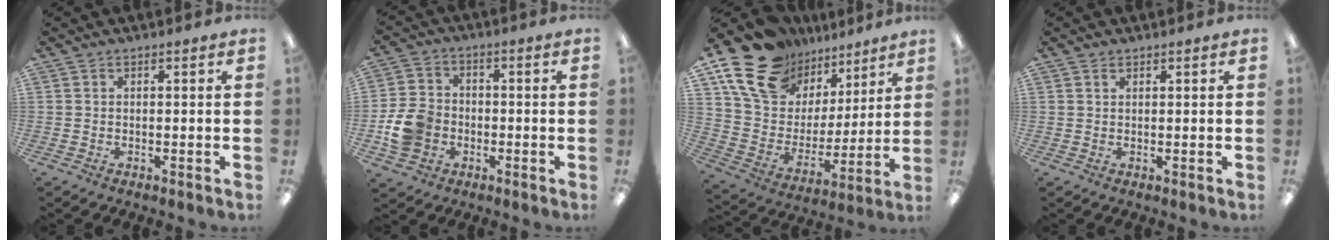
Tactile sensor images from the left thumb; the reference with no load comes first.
{"total": 9.4, "force": [-2.2, 7.8, 4.7], "torque": [-0.104, 0.020, -0.040]}
{"total": 19.3, "force": [13.3, 12.1, 7.1], "torque": [-0.150, -0.073, 0.250]}
{"total": 1.0, "force": [0.7, 0.5, 0.4], "torque": [-0.009, 0.000, 0.013]}